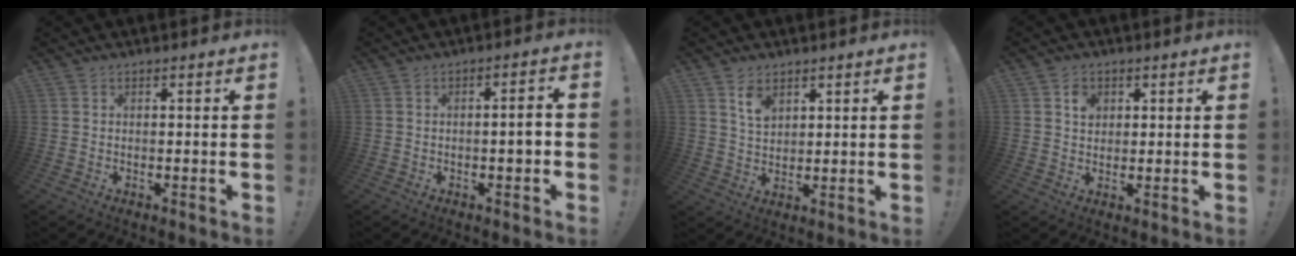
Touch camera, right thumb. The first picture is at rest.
{"total": 5.5, "force": [-1.3, 1.1, 5.3], "torque": [-0.072, 0.002, -0.025]}
{"total": 5.7, "force": [3.6, 3.6, 2.7], "torque": [-0.038, -0.019, 0.064]}
{"total": 3.9, "force": [1.3, 3.2, 1.7], "torque": [-0.013, -0.004, 0.020]}